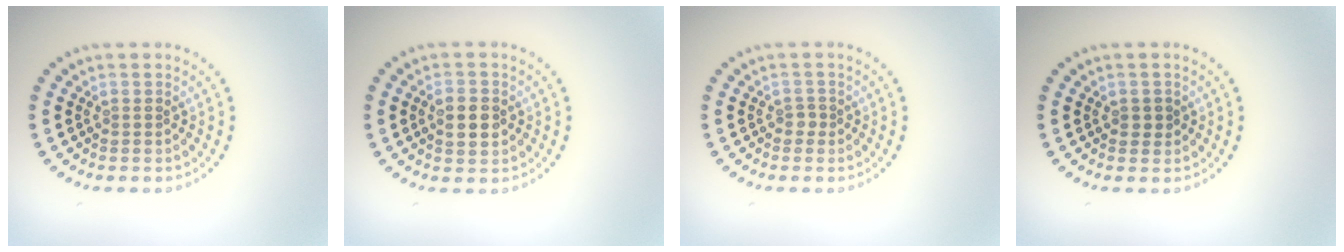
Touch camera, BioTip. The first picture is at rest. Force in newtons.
{"total": 2.7, "press": 2.7, "slide": 0.1}
{"total": 0.9, "press": 0.6, "slide": 0.6}
{"total": 1.1, "press": 1.1, "slide": 0.2}